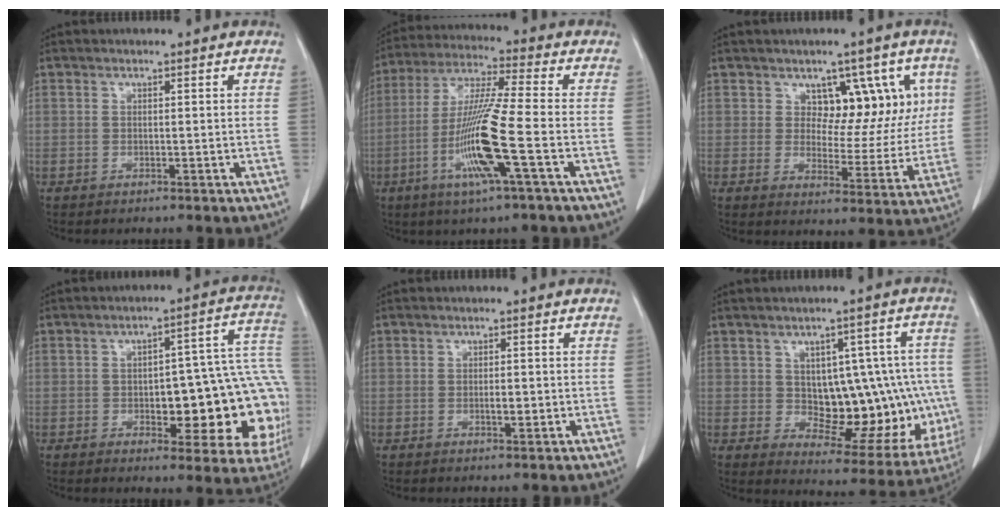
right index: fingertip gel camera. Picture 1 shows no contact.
{"total": 13.4, "force": [-4.2, -0.6, 12.7], "torque": [-0.259, -0.014, -0.088]}
{"total": 8.9, "force": [4.0, 5.7, 5.5], "torque": [-0.047, 0.014, 0.060]}
{"total": 20.8, "force": [-3.6, 7.1, 19.3], "torque": [-0.157, 0.046, -0.026]}
{"total": 1.7, "force": [-0.3, 0.5, 1.6], "torque": [-0.029, -0.001, -0.004]}
{"total": 16.8, "force": [-0.7, 8.1, 14.7], "torque": [-0.161, 0.024, 0.016]}